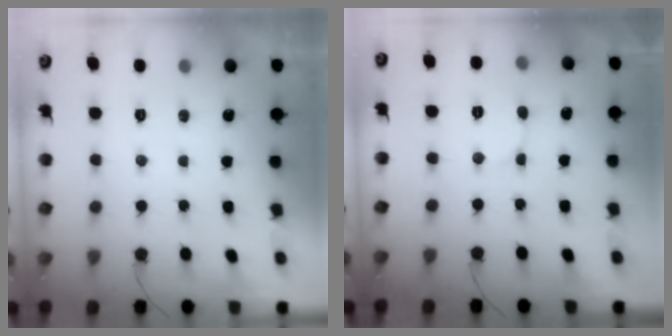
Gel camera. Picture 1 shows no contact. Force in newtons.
{"total": 2.5, "press": 2.5, "slide": 0.3}